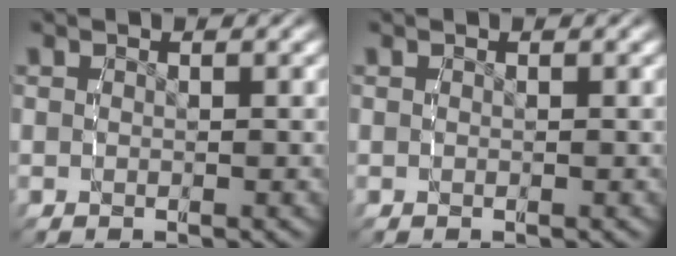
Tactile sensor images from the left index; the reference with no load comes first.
{"total": 0.0}